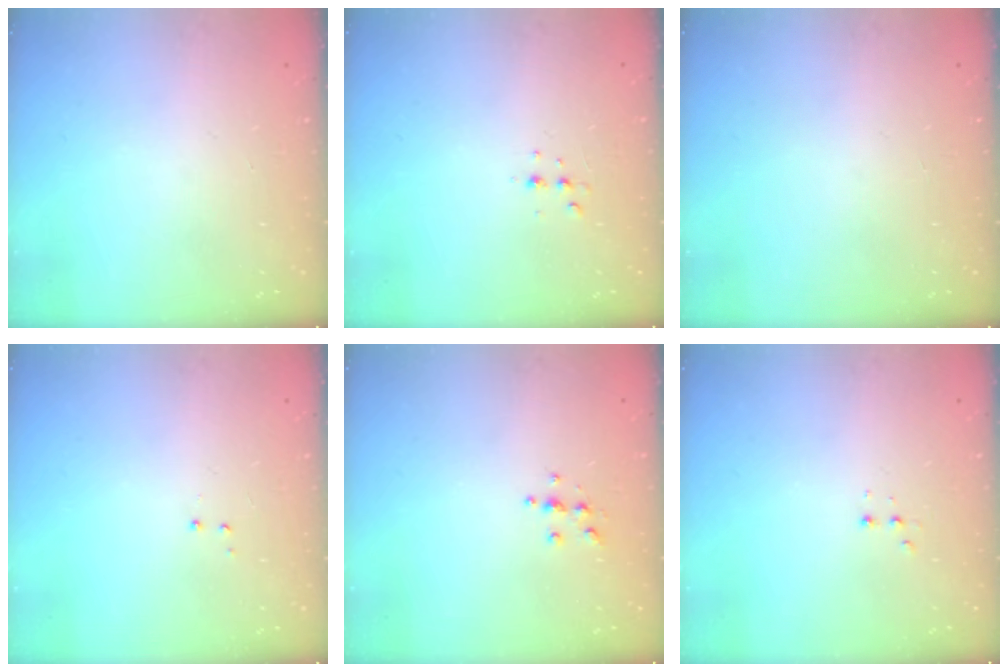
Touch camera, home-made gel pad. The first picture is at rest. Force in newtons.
{"total": 3.1, "press": 3.0, "slide": 0.6}
{"total": 0.0}
{"total": 2.9, "press": 2.8, "slide": 0.6}
{"total": 4.4, "press": 4.4, "slide": 0.4}
{"total": 2.4, "press": 2.2, "slide": 0.9}